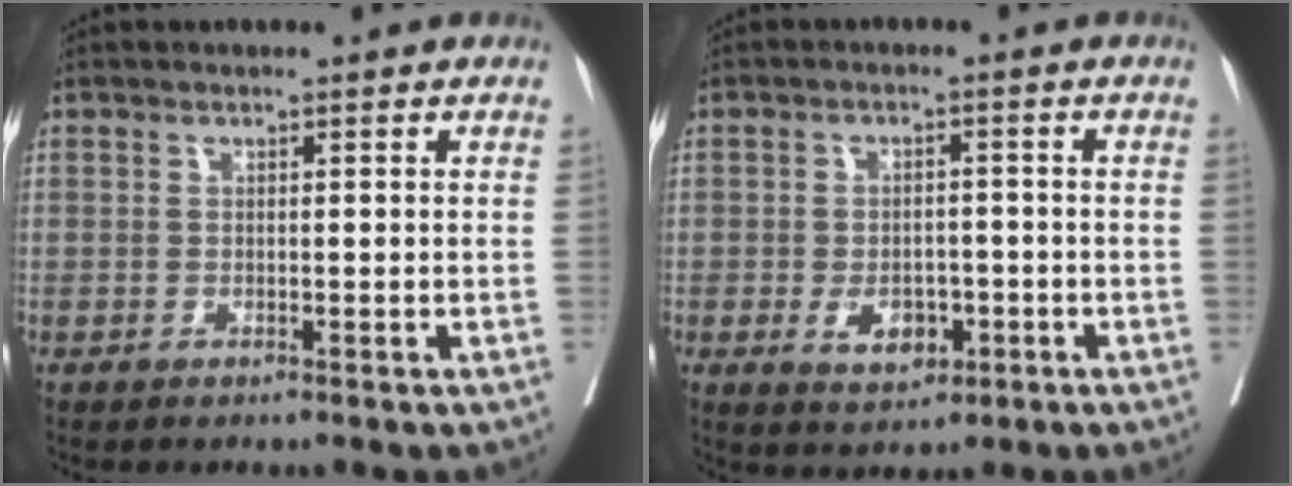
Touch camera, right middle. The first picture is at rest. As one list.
[{"total": 5.2, "force": [-1.9, 3.3, 3.6], "torque": [-0.055, 0.001, -0.020]}]